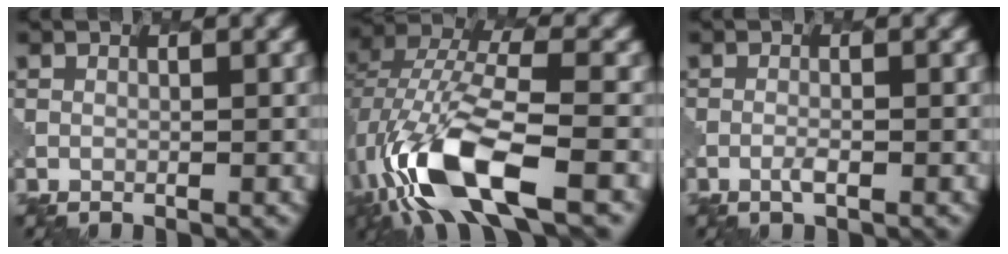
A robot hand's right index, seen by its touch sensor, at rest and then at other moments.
{"total": 11.0, "force": [-4.5, 4.2, 9.1], "torque": [-0.197, -0.002, -0.088]}
{"total": 0.7, "force": [-0.2, 0.2, 0.6], "torque": [-0.013, 0.002, -0.007]}